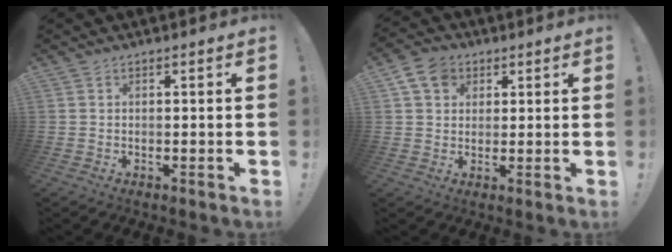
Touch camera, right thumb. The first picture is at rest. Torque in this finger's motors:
{"motor_torque": [0.59, 1.61, 0.11, -0.12, -0.02]}